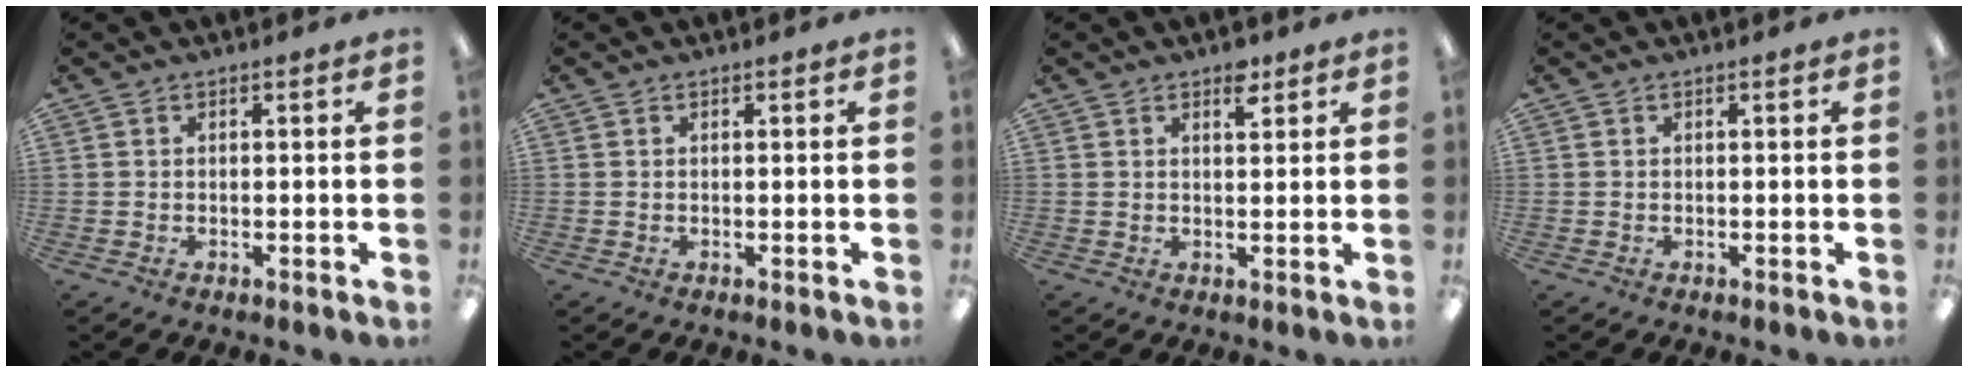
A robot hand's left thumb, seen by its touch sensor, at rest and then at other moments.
{"total": 0.0}
{"total": 3.7, "force": [2.6, 1.7, 2.2], "torque": [-0.015, -0.013, 0.039]}
{"total": 0.0}